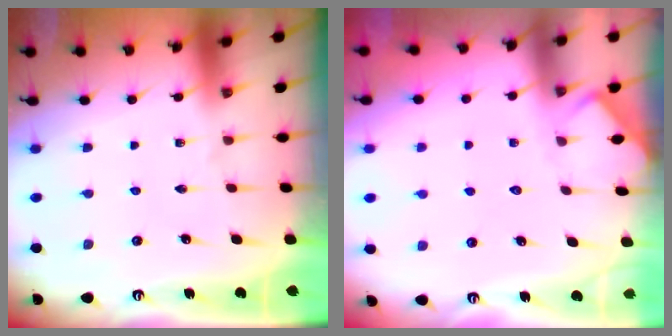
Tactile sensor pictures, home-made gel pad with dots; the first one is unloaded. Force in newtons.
{"total": 4.3, "press": 4.3, "slide": 0.3}